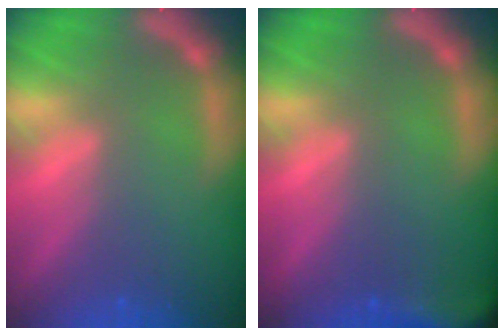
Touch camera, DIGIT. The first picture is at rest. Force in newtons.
{"total": 6.0}